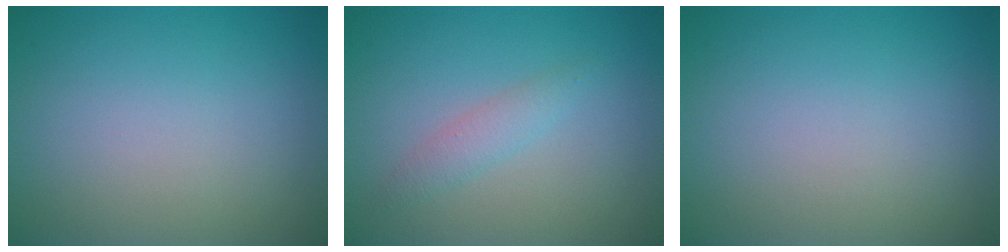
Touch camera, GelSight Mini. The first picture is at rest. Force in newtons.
{"total": 1.6, "press": 1.6, "slide": 0.0}
{"total": 0.0}